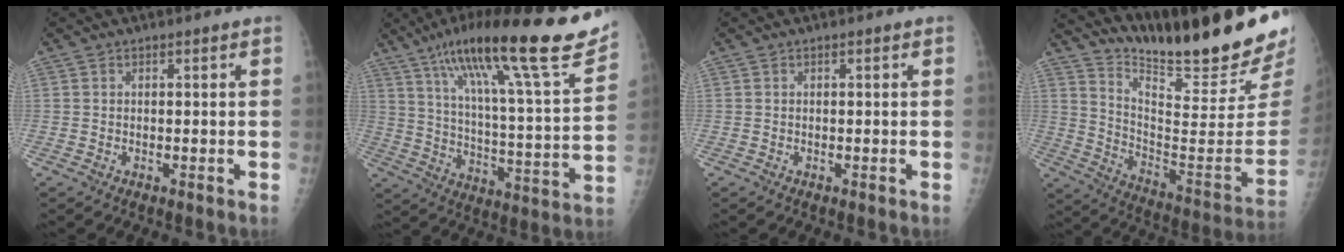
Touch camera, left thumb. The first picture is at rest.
{"total": 27.5, "force": [18.4, 3.9, 20.1], "torque": [-0.302, -0.045, 0.290]}
{"total": 0.0}
{"total": 26.1, "force": [21.5, 2.9, 14.5], "torque": [-0.201, -0.159, 0.322]}